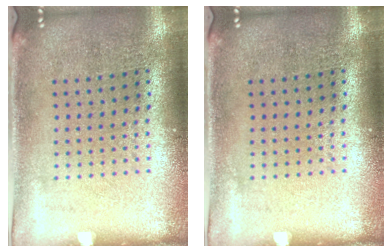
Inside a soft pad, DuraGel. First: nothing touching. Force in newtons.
{"total": 0.0}